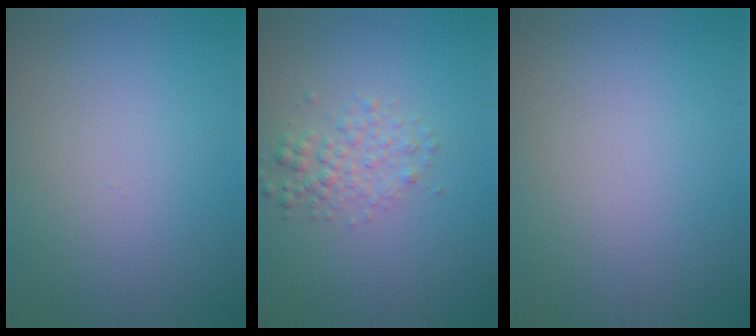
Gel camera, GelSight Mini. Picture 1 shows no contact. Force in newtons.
{"total": 2.3, "press": 2.3, "slide": 0.1}
{"total": 0.0}